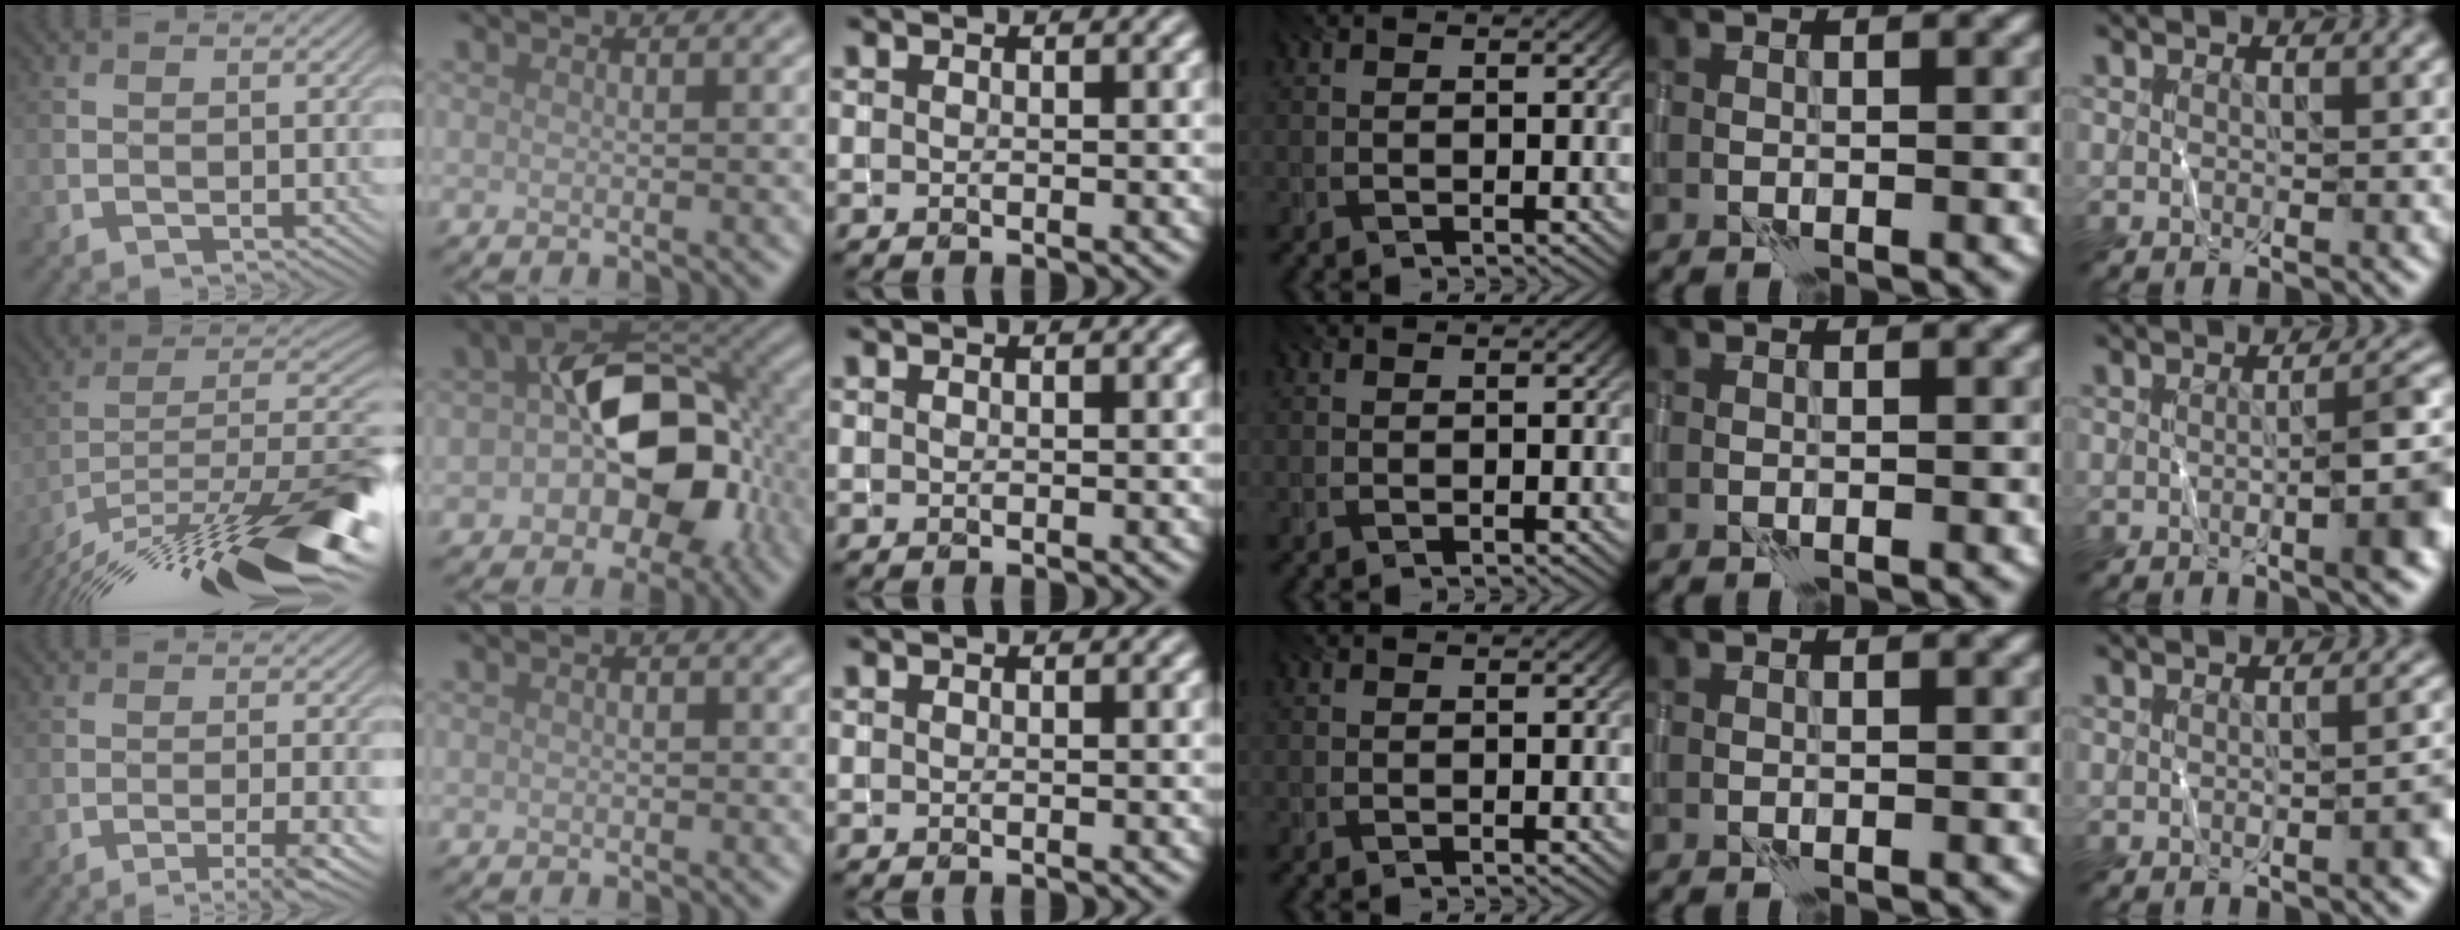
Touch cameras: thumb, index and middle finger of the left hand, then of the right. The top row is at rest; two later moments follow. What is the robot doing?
{"motion": "wrap", "object": "thread"}